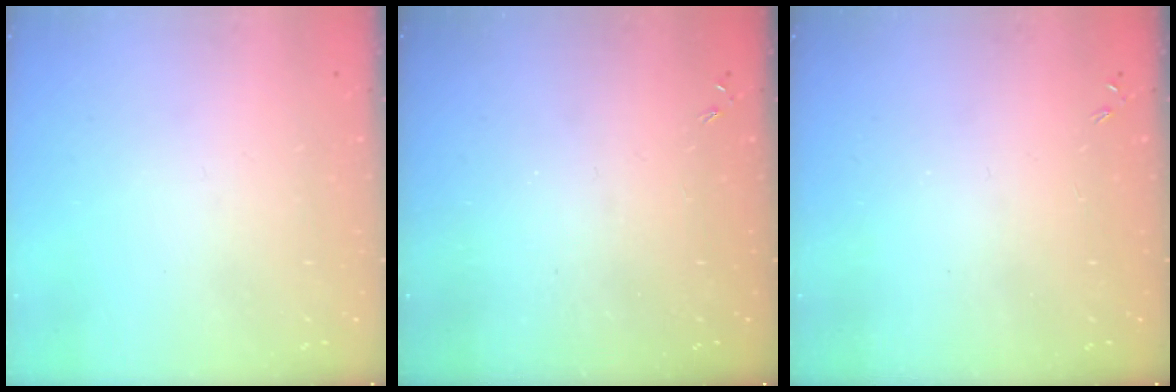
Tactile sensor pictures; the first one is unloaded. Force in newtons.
{"total": 0.0}
{"total": 0.0}